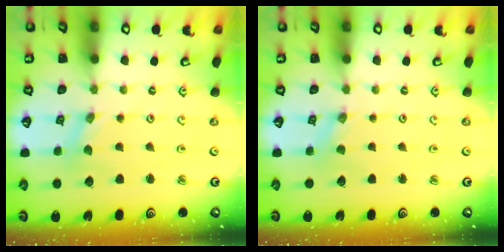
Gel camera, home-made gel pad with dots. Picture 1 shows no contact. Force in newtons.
{"total": 0.0}